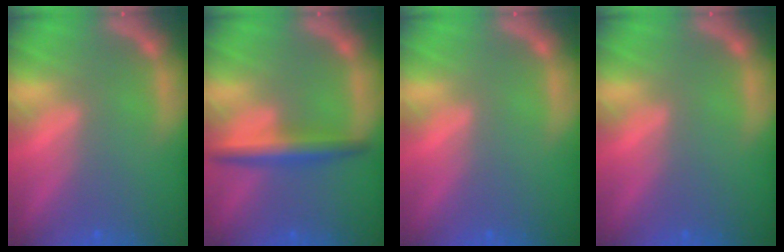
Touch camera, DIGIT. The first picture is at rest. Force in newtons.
{"total": 4.0}
{"total": 0.0}
{"total": 0.0}